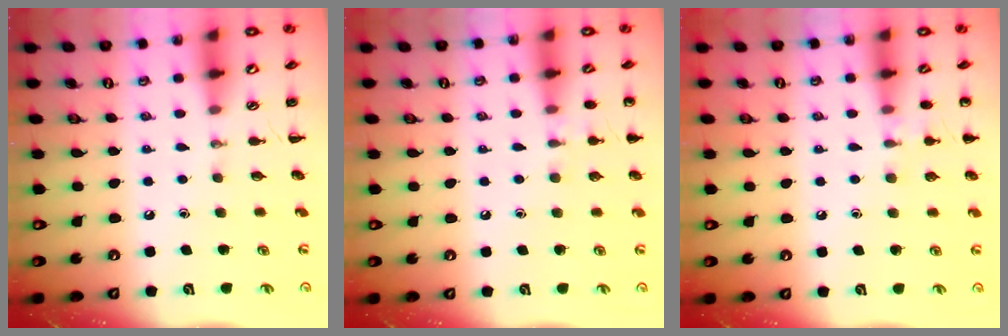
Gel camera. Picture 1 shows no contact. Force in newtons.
{"total": 5.2, "press": 4.9, "slide": 1.7}
{"total": 6.3, "press": 6.0, "slide": 2.0}